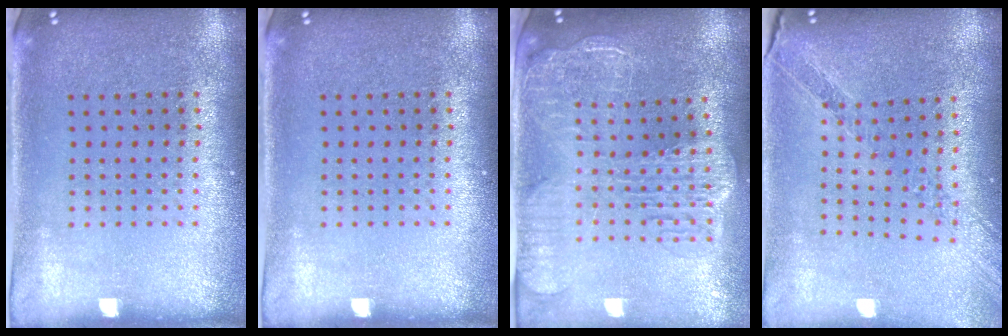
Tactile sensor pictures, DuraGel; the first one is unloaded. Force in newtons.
{"total": 0.0}
{"total": 2.9, "press": 2.4, "slide": 1.7}
{"total": 1.1, "press": 1.0, "slide": 0.0}